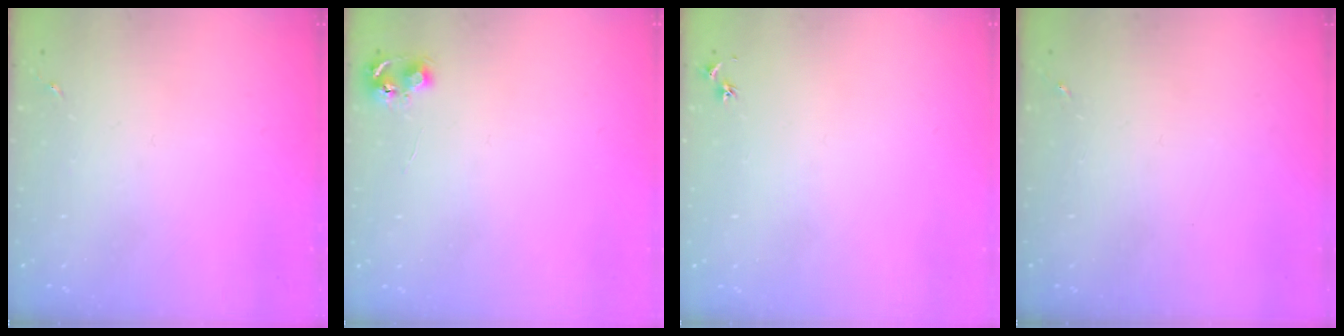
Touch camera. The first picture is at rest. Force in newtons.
{"total": 5.3, "press": 5.3, "slide": 0.5}
{"total": 3.0, "press": 2.9, "slide": 0.4}
{"total": 0.0}